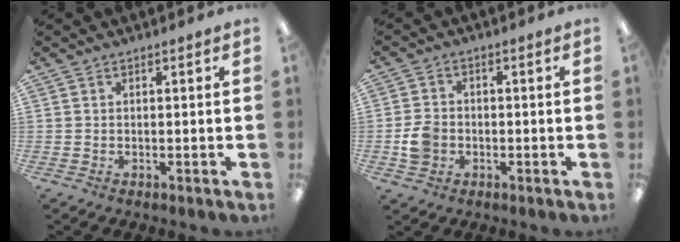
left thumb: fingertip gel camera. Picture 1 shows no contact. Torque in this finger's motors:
{"motor_torque": [-0.40, 0.52, 0.24, -0.26, 0.02]}